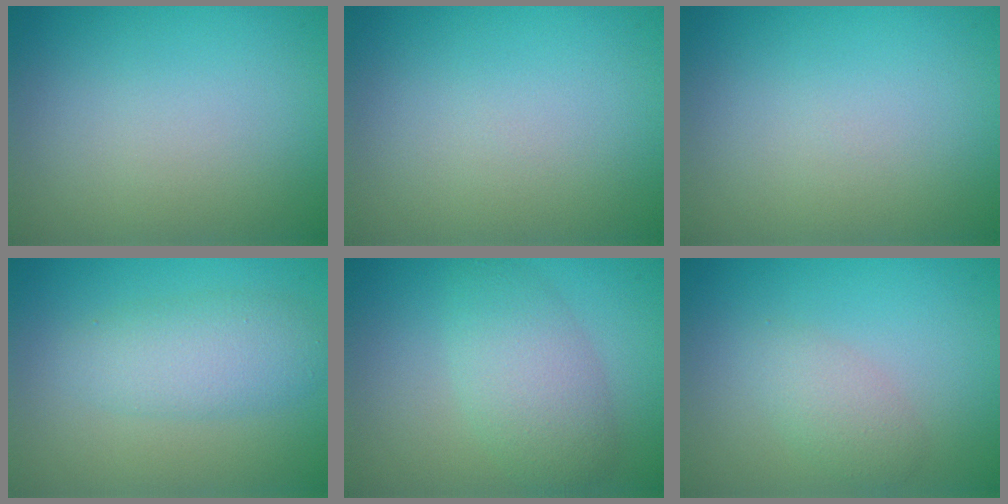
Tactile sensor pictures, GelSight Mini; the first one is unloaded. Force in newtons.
{"total": 0.5, "press": 0.5, "slide": 0.1}
{"total": 0.5, "press": 0.5, "slide": 0.1}
{"total": 3.6, "press": 3.6, "slide": 0.1}
{"total": 4.2, "press": 4.1, "slide": 0.3}
{"total": 2.1, "press": 2.1, "slide": 0.1}